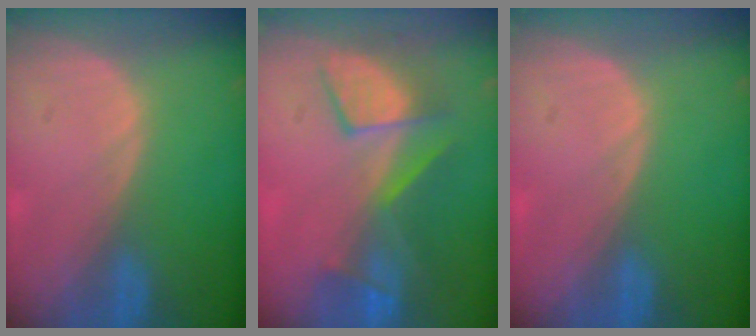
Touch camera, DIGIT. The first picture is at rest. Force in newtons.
{"total": 7.9, "press": 7.8, "slide": 1.2}
{"total": 0.0}